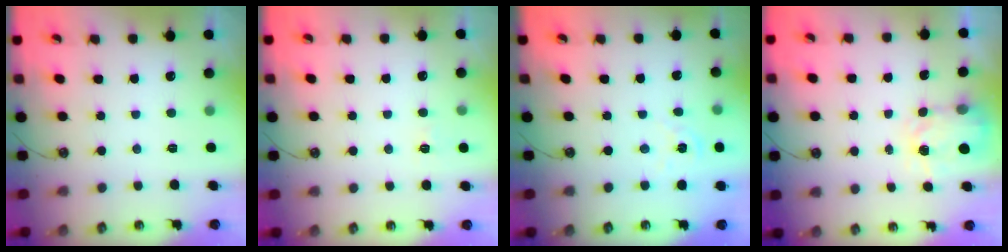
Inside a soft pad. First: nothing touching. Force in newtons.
{"total": 5.3, "press": 5.2, "slide": 0.6}
{"total": 2.1, "press": 2.1, "slide": 0.2}
{"total": 3.9, "press": 3.9, "slide": 0.6}